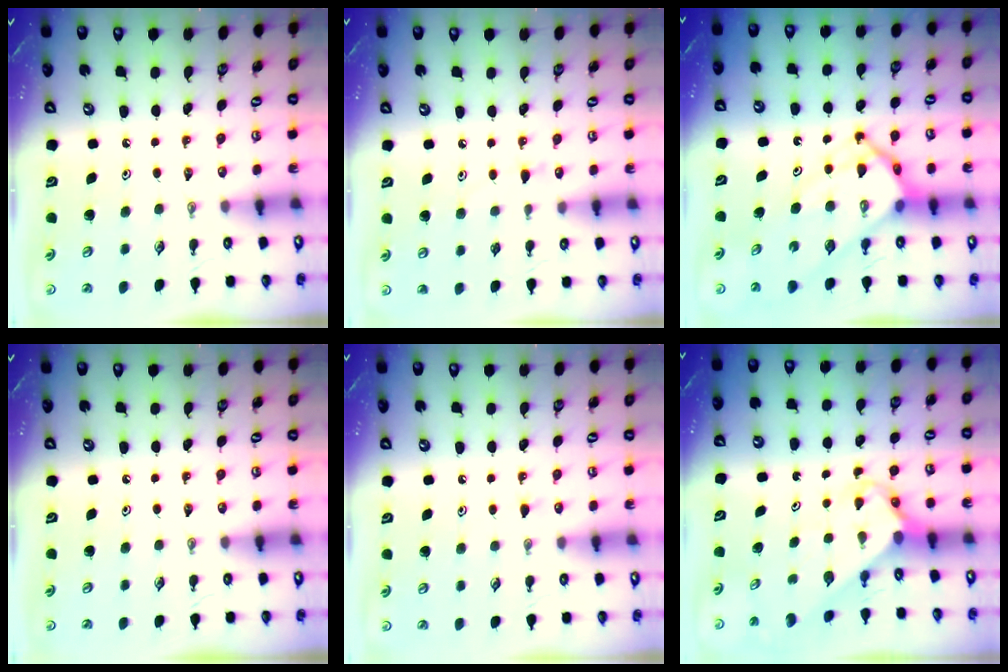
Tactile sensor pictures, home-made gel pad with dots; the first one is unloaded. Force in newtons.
{"total": 4.9, "press": 4.8, "slide": 0.5}
{"total": 10.4, "press": 10.4, "slide": 0.7}
{"total": 0.0}
{"total": 5.7, "press": 5.7, "slide": 0.5}
{"total": 2.7, "press": 2.7, "slide": 0.2}